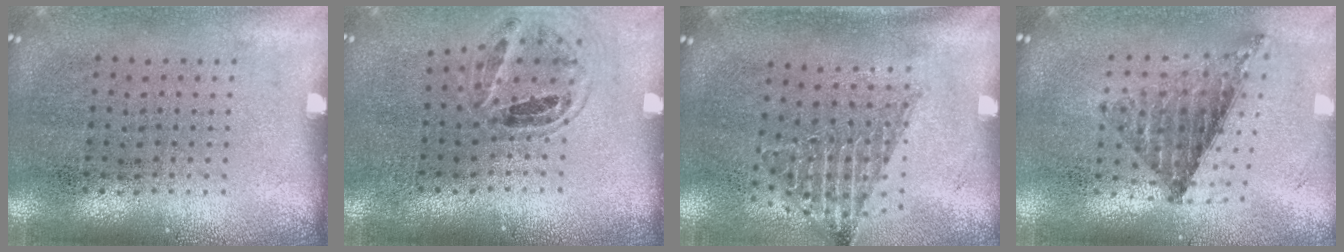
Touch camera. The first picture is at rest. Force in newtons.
{"total": 0.9, "press": 0.9, "slide": 0.0}
{"total": 1.4, "press": 1.1, "slide": 0.8}
{"total": 0.8, "press": 0.8, "slide": 0.2}